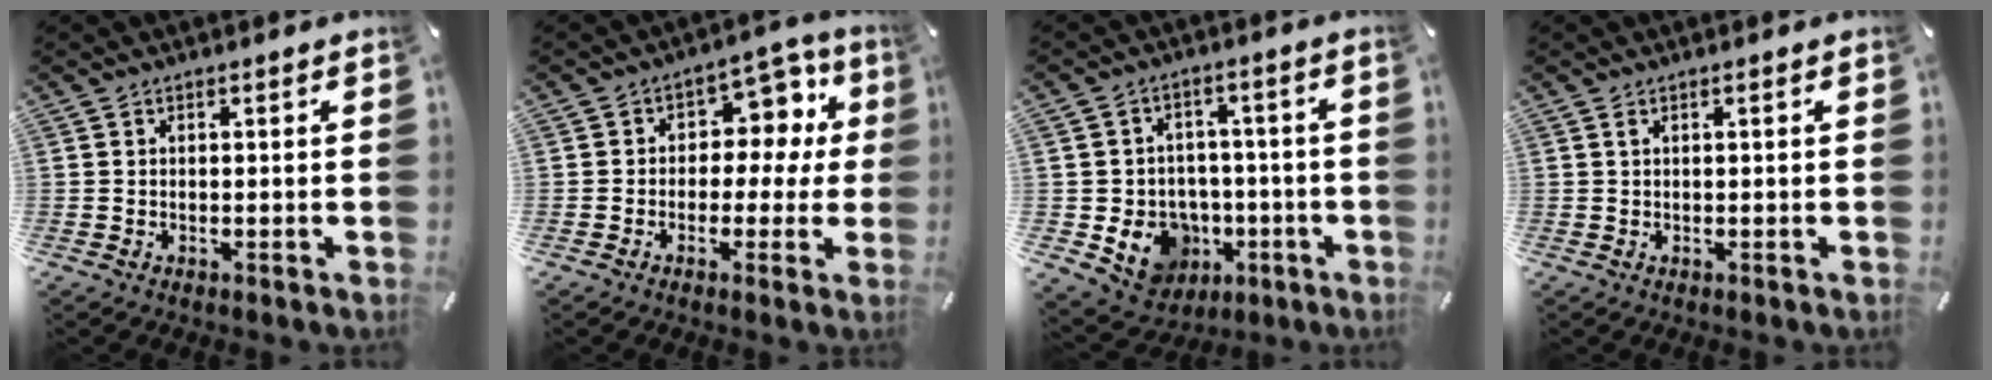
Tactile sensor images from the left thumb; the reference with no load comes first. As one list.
[{"total": 9.6, "force": [1.8, 7.3, 5.9], "torque": [-0.074, -0.012, 0.031]}, {"total": 10.7, "force": [-2.7, 9.9, 3.1], "torque": [-0.051, 0.010, -0.034]}, {"total": 0.8, "force": [0.1, 0.1, 0.8], "torque": [-0.015, -0.001, 0.002]}]